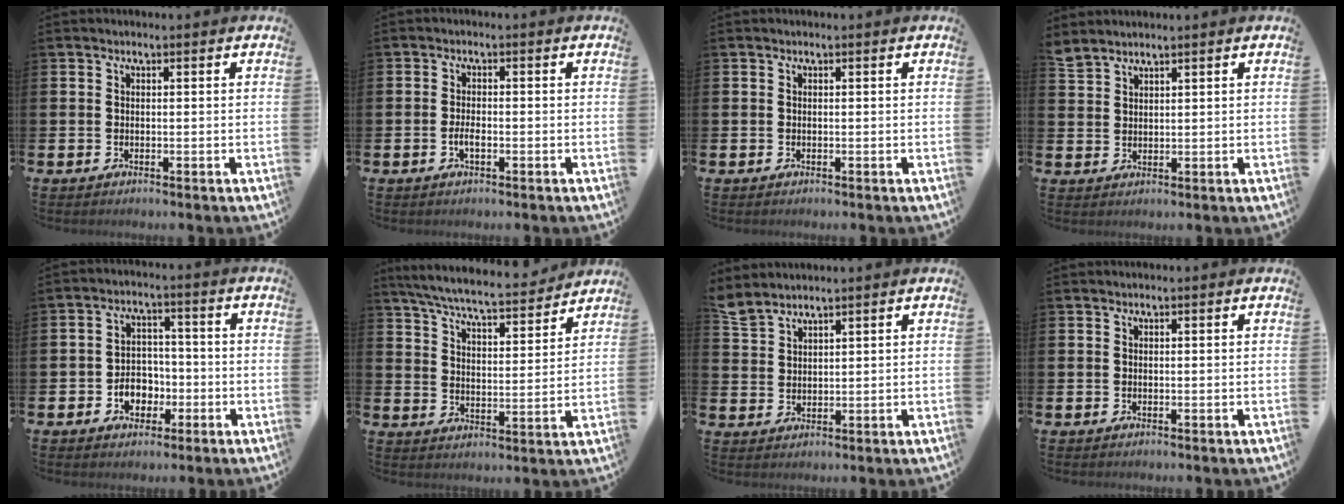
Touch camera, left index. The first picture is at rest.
{"total": 1.9, "force": [-0.7, 0.8, 1.5], "torque": [-0.029, 0.001, -0.013]}
{"total": 0.0}
{"total": 2.6, "force": [2.6, 0.4, 0.1], "torque": [0.002, -0.013, 0.047]}
{"total": 4.4, "force": [-1.7, 3.6, 1.9], "torque": [-0.034, 0.004, -0.038]}
{"total": 7.0, "force": [6.6, 0.7, 2.4], "torque": [-0.073, -0.047, 0.111]}
{"total": 3.4, "force": [3.4, 0.5, 0.3], "torque": [-0.013, -0.016, 0.062]}
{"total": 0.0}